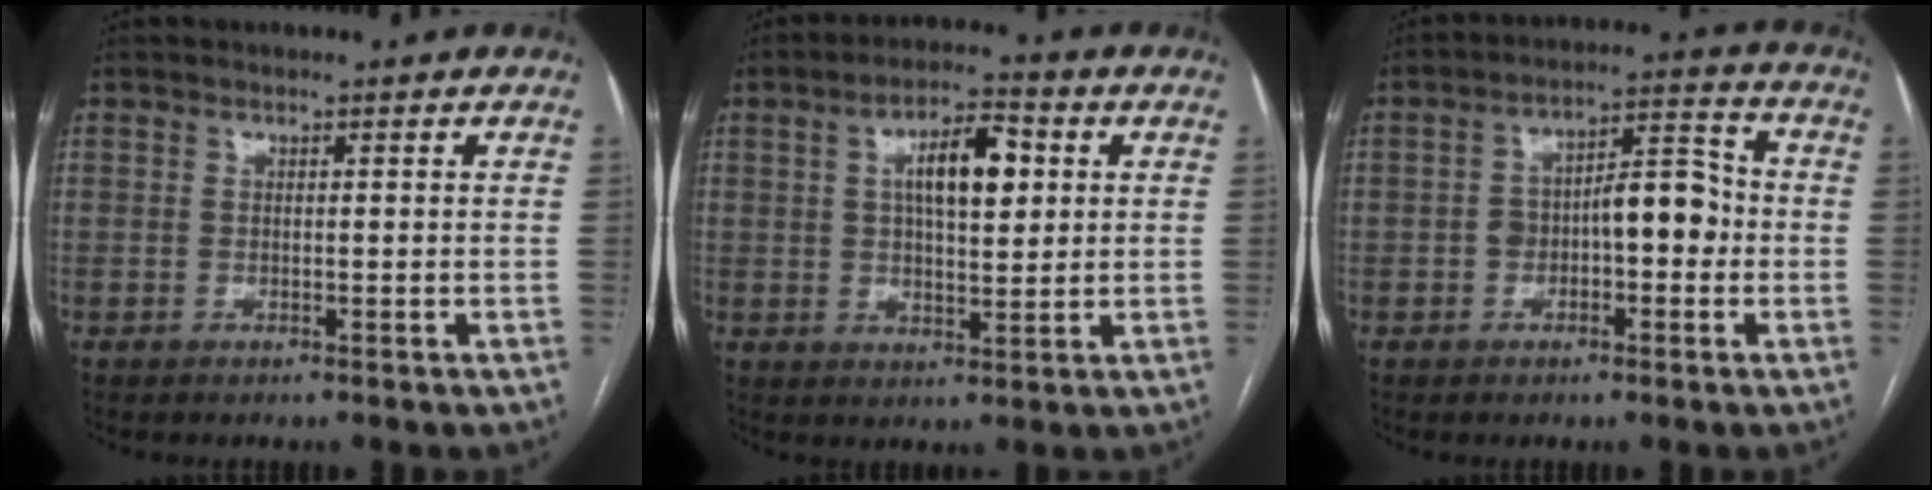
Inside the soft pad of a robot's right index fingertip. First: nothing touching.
{"total": 8.9, "force": [2.3, 3.1, 8.0], "torque": [-0.138, 0.017, 0.038]}
{"total": 8.6, "force": [-1.1, 3.7, 7.7], "torque": [-0.125, 0.038, -0.016]}